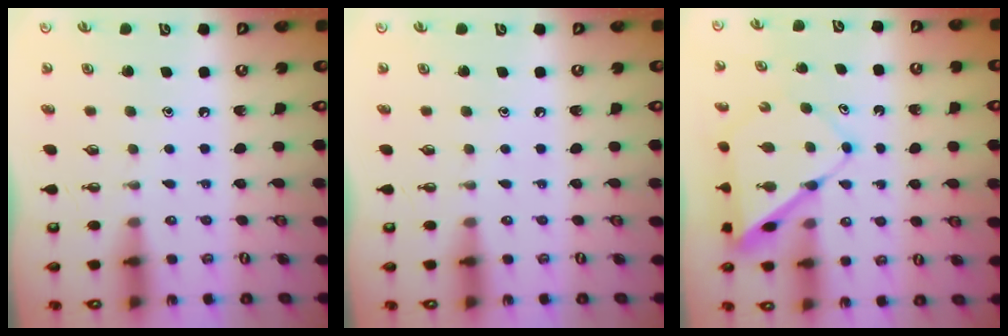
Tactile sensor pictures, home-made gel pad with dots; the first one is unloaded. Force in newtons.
{"total": 0.0}
{"total": 9.4, "press": 9.3, "slide": 0.7}